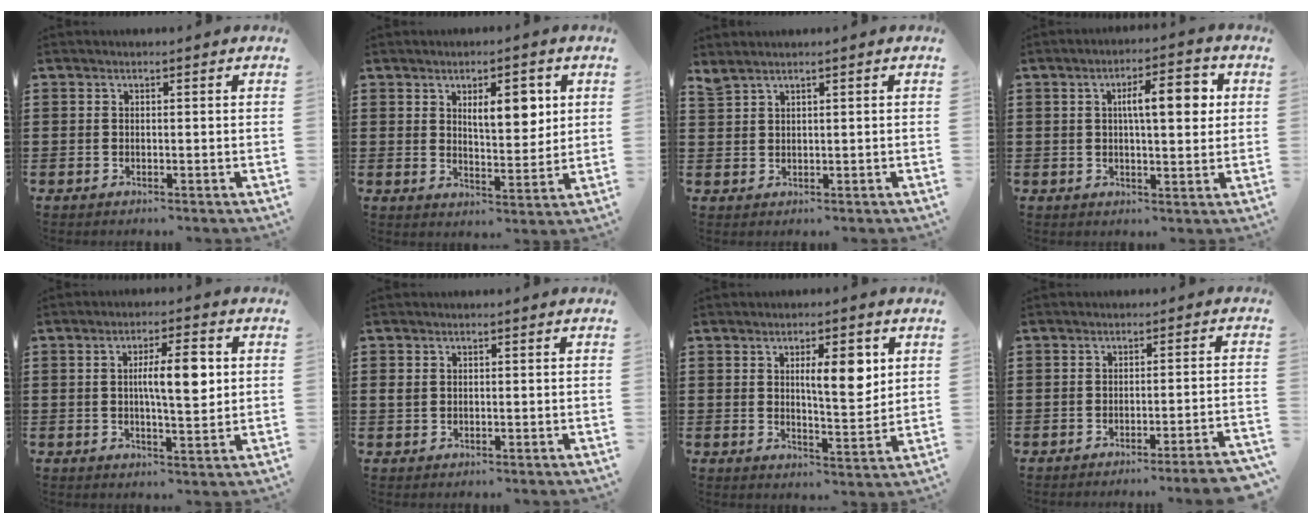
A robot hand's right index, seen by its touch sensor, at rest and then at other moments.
{"total": 6.3, "force": [2.3, 2.7, 5.2], "torque": [-0.078, -0.003, 0.031]}
{"total": 1.6, "force": [1.4, 0.3, 0.6], "torque": [-0.015, 0.000, 0.027]}
{"total": 7.0, "force": [1.5, 2.1, 6.5], "torque": [-0.104, 0.001, 0.017]}
{"total": 7.4, "force": [1.0, 1.9, 7.0], "torque": [-0.117, 0.001, 0.011]}
{"total": 1.1, "force": [0.2, 1.0, 0.4], "torque": [-0.011, 0.006, 0.004]}
{"total": 7.2, "force": [2.3, 2.3, 6.4], "torque": [-0.097, -0.006, 0.030]}
{"total": 3.4, "force": [-2.8, -0.6, 1.8], "torque": [-0.028, -0.013, -0.055]}